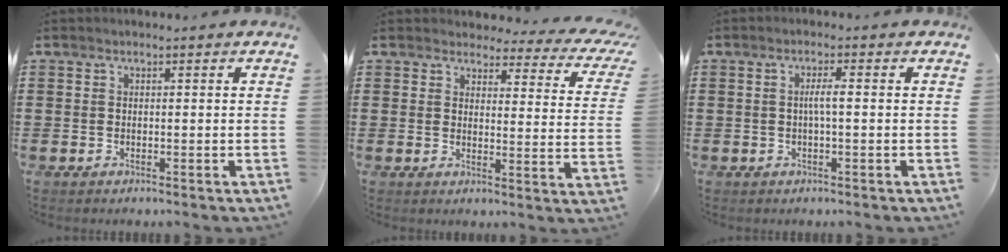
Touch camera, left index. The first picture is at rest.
{"total": 3.5, "force": [3.2, 1.0, 1.1], "torque": [-0.033, -0.019, 0.052]}
{"total": 2.3, "force": [-0.2, 0.2, 2.3], "torque": [-0.046, 0.001, -0.005]}